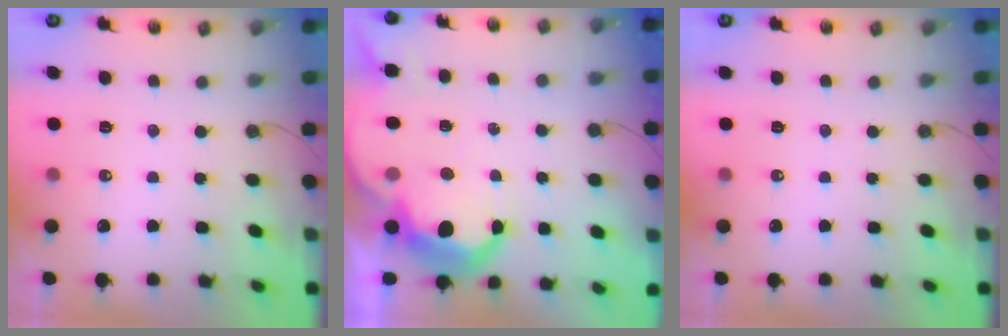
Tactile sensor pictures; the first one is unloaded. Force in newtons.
{"total": 14.7, "press": 14.6, "slide": 0.9}
{"total": 0.0}